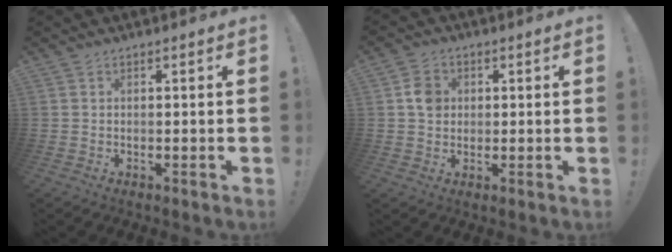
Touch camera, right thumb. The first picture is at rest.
{"total": 5.7, "force": [0.8, 5.1, 2.5], "torque": [-0.021, 0.002, 0.013]}